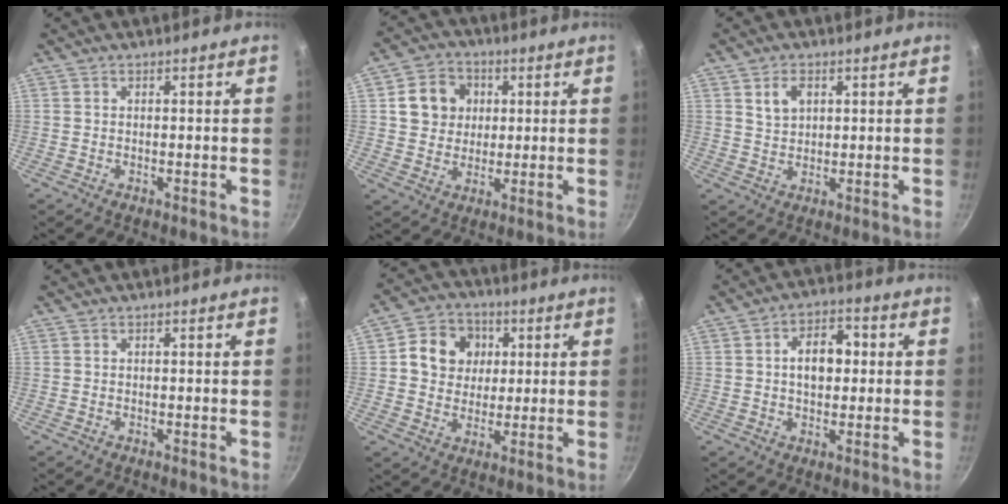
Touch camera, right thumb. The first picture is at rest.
{"total": 9.6, "force": [2.0, 8.4, 4.3], "torque": [-0.040, -0.001, 0.031]}
{"total": 4.1, "force": [1.8, 2.7, 2.5], "torque": [-0.035, -0.011, 0.036]}
{"total": 0.0}
{"total": 10.6, "force": [2.1, 9.1, 4.9], "torque": [-0.043, 0.002, 0.029]}
{"total": 8.1, "force": [0.9, 5.1, 6.3], "torque": [-0.078, 0.017, 0.009]}